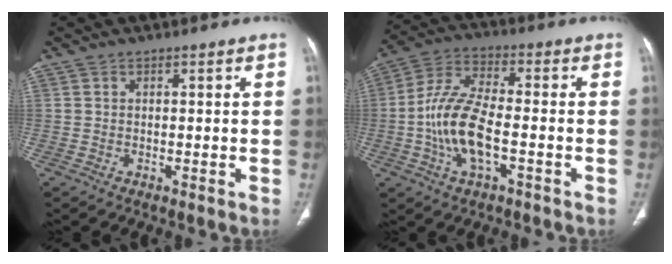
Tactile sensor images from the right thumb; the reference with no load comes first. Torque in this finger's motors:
{"motor_torque": [-0.48, 1.38, 1.47, -0.03, 0.44]}